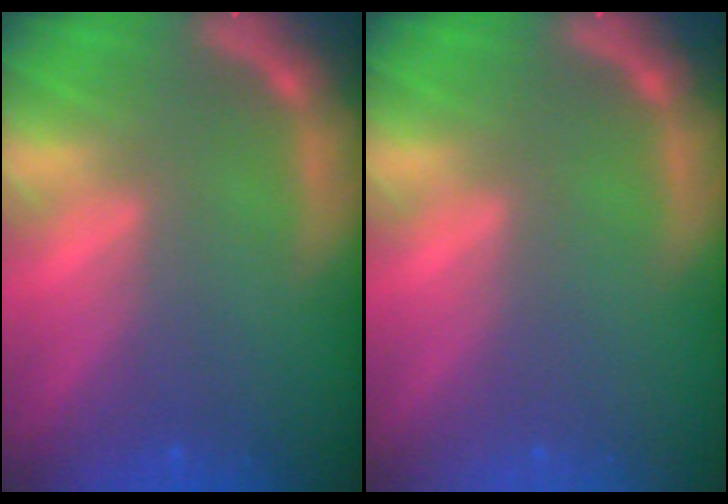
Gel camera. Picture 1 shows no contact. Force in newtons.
{"total": 0.0}